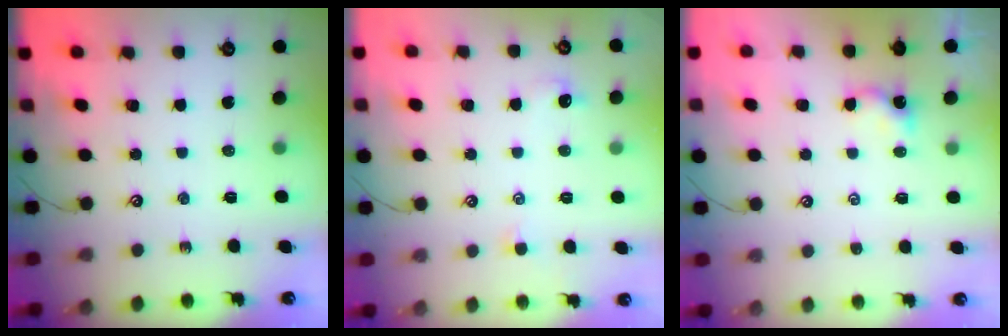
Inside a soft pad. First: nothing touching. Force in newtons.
{"total": 0.8, "press": 0.3, "slide": 0.7}
{"total": 0.0}